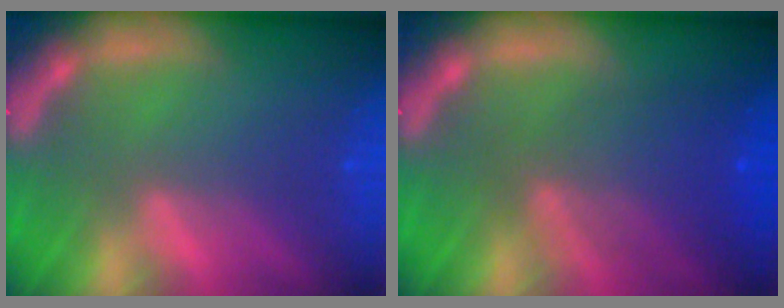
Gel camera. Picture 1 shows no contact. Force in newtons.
{"total": 6.0}